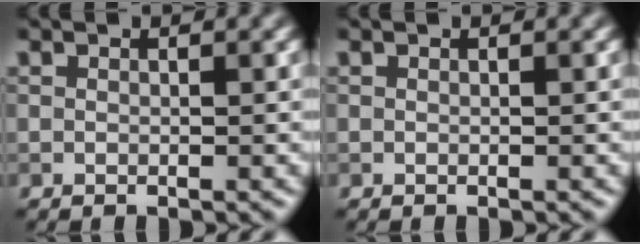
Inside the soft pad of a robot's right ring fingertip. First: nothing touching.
{"total": 0.0}